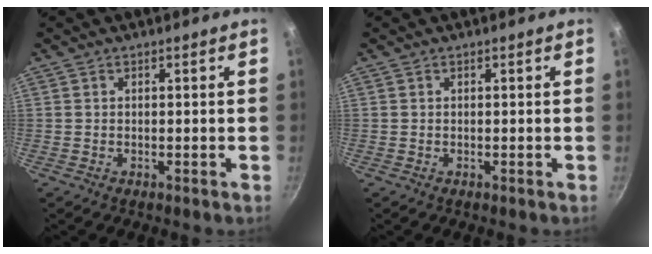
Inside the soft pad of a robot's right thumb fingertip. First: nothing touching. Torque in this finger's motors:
{"motor_torque": [-0.45, -0.46, 0.40, -0.21, 0.07]}